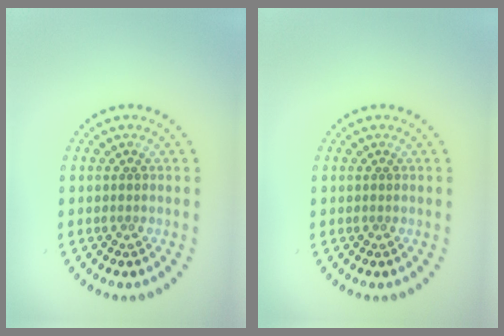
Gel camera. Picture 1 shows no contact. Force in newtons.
{"total": 0.0}